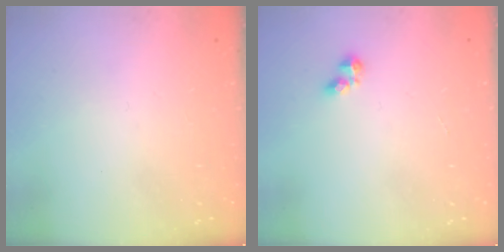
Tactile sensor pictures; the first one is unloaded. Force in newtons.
{"total": 2.6, "press": 2.5, "slide": 0.5}